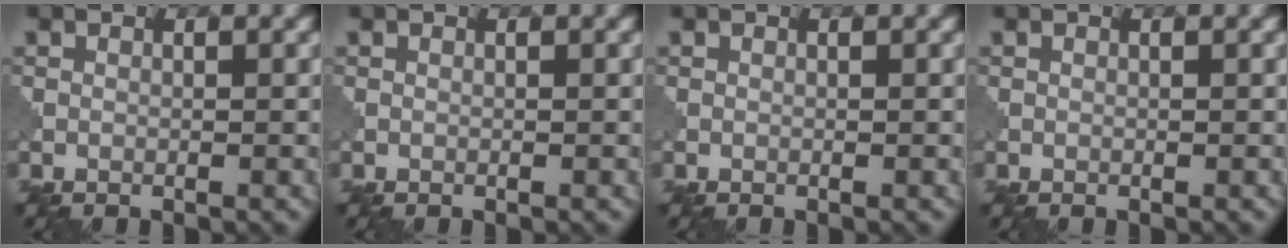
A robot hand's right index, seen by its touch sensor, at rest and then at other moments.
{"total": 0.0}
{"total": 0.0}
{"total": 0.0}